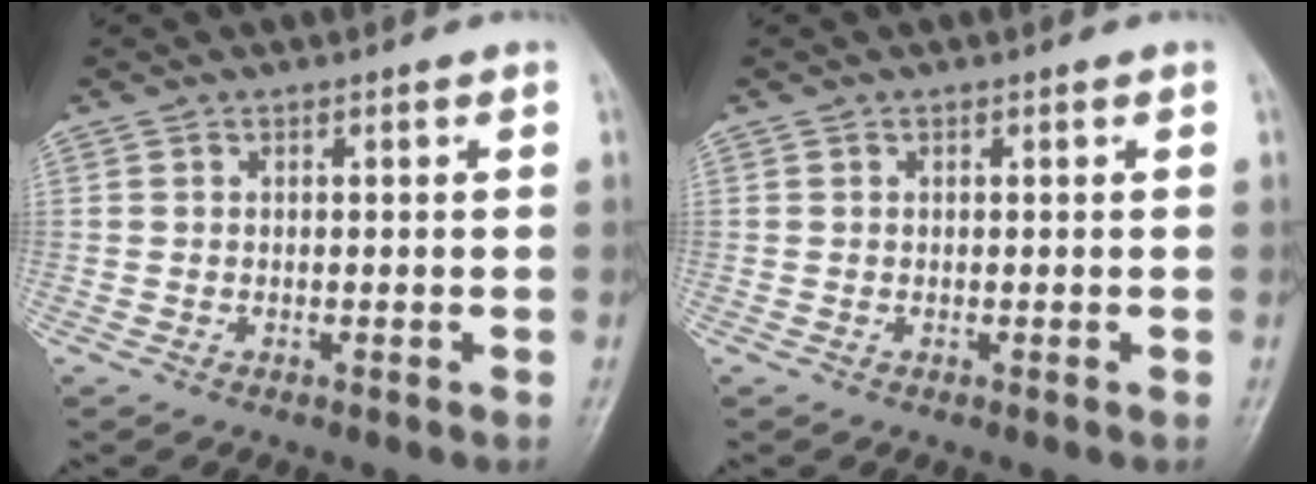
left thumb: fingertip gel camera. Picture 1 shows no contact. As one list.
[{"total": 0.0}]